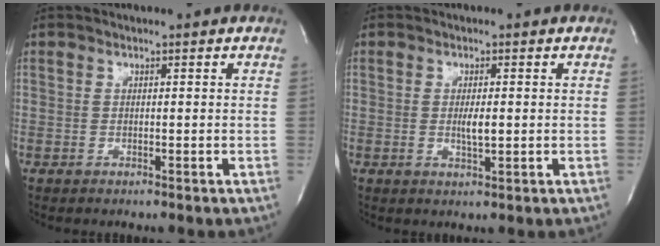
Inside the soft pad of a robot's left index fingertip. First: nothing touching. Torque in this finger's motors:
{"motor_torque": [0.35, 0.11, 0.01, 0.03]}